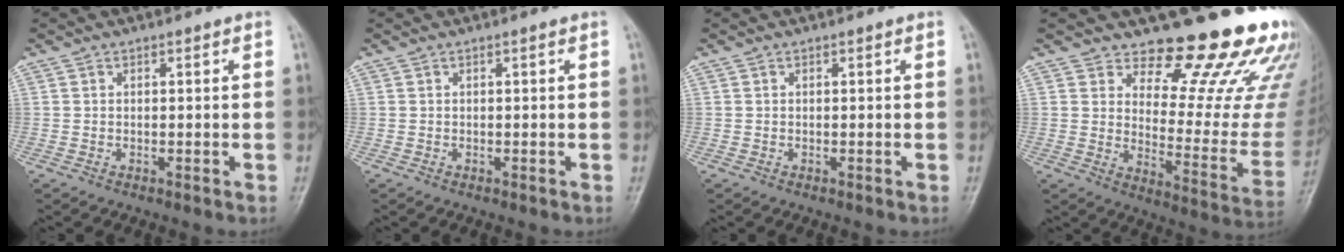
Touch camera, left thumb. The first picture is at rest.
{"total": 0.0}
{"total": 0.0}
{"total": 19.7, "force": [16.7, 5.9, 8.5], "torque": [-0.054, -0.160, 0.206]}